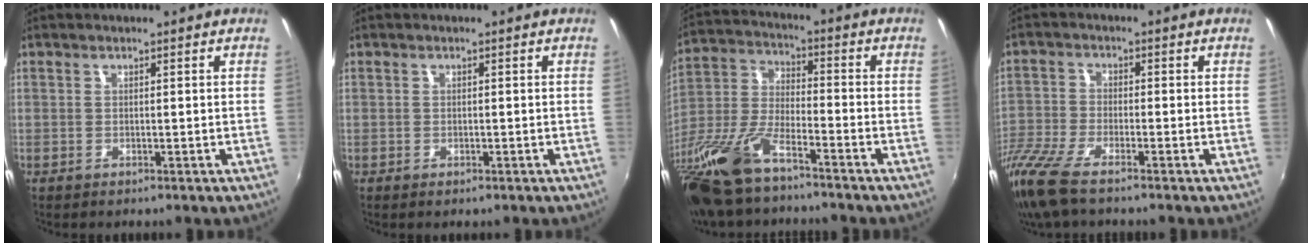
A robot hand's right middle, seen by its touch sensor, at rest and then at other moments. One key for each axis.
{"total": 0.8, "fx": -0.5, "fy": 0.5, "fz": 0.3, "tx": -0.004, "ty": -0.003, "tz": -0.009}
{"total": 17.8, "fx": -12.5, "fy": 5.6, "fz": 11.4, "tx": -0.261, "ty": -0.032, "tz": -0.249}
{"total": 11.2, "fx": -8.6, "fy": 2.4, "fz": 6.8, "tx": -0.165, "ty": -0.034, "tz": -0.175}